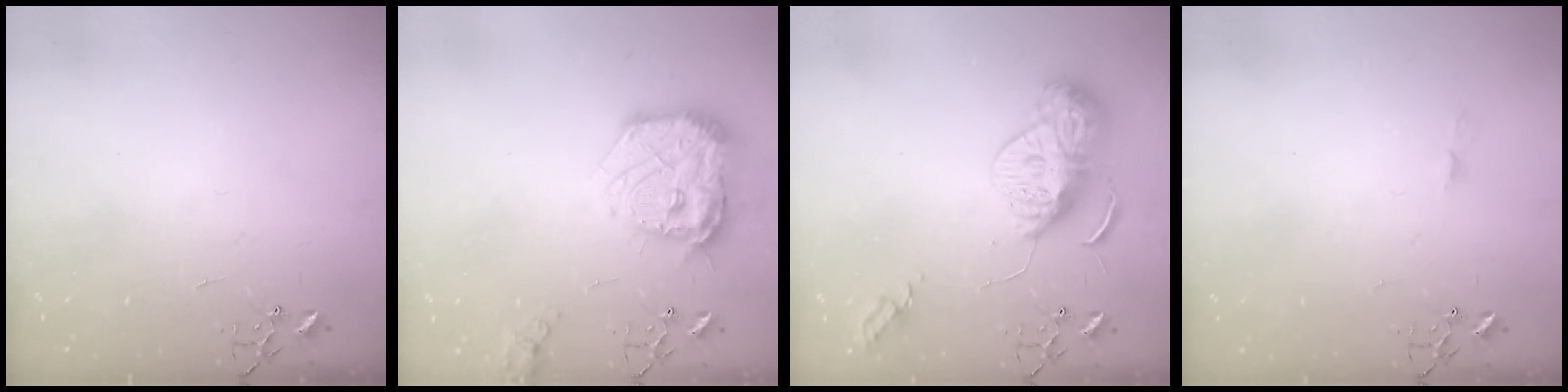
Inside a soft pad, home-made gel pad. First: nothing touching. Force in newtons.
{"total": 19.7, "press": 19.6, "slide": 1.8}
{"total": 13.3, "press": 13.3, "slide": 1.2}
{"total": 3.5, "press": 3.5, "slide": 0.5}